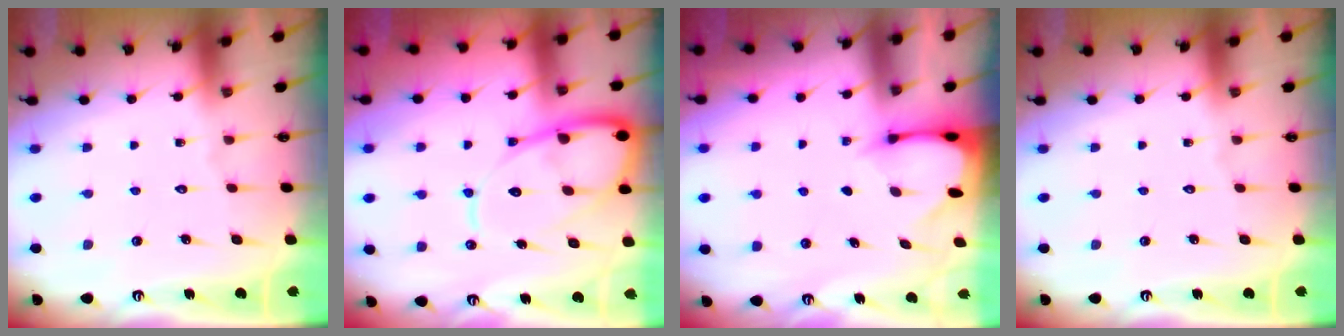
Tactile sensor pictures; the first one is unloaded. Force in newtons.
{"total": 14.8, "press": 14.7, "slide": 1.5}
{"total": 2.5, "press": 2.5, "slide": 0.3}
{"total": 0.0}